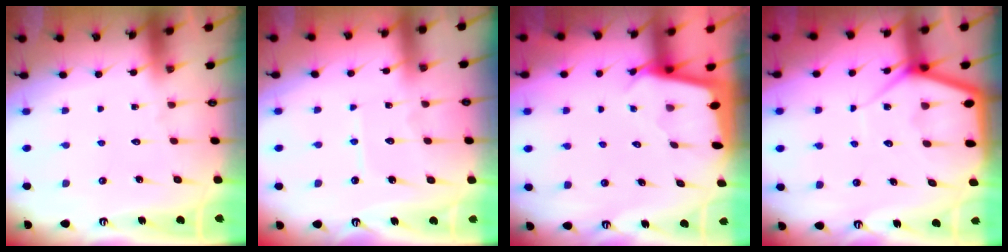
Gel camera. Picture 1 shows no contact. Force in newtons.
{"total": 5.9, "press": 5.9, "slide": 0.6}
{"total": 2.4, "press": 2.4, "slide": 0.1}
{"total": 7.2, "press": 7.2, "slide": 0.6}